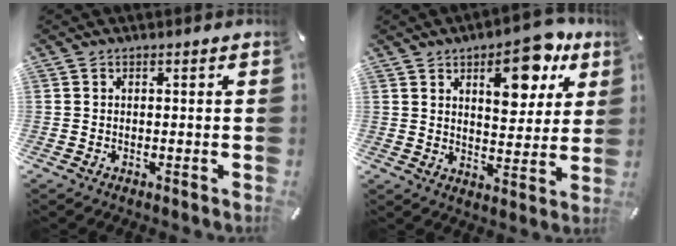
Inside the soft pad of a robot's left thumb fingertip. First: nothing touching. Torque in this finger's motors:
{"motor_torque": [2.45, 1.79, 1.30, -1.14, 0.32]}